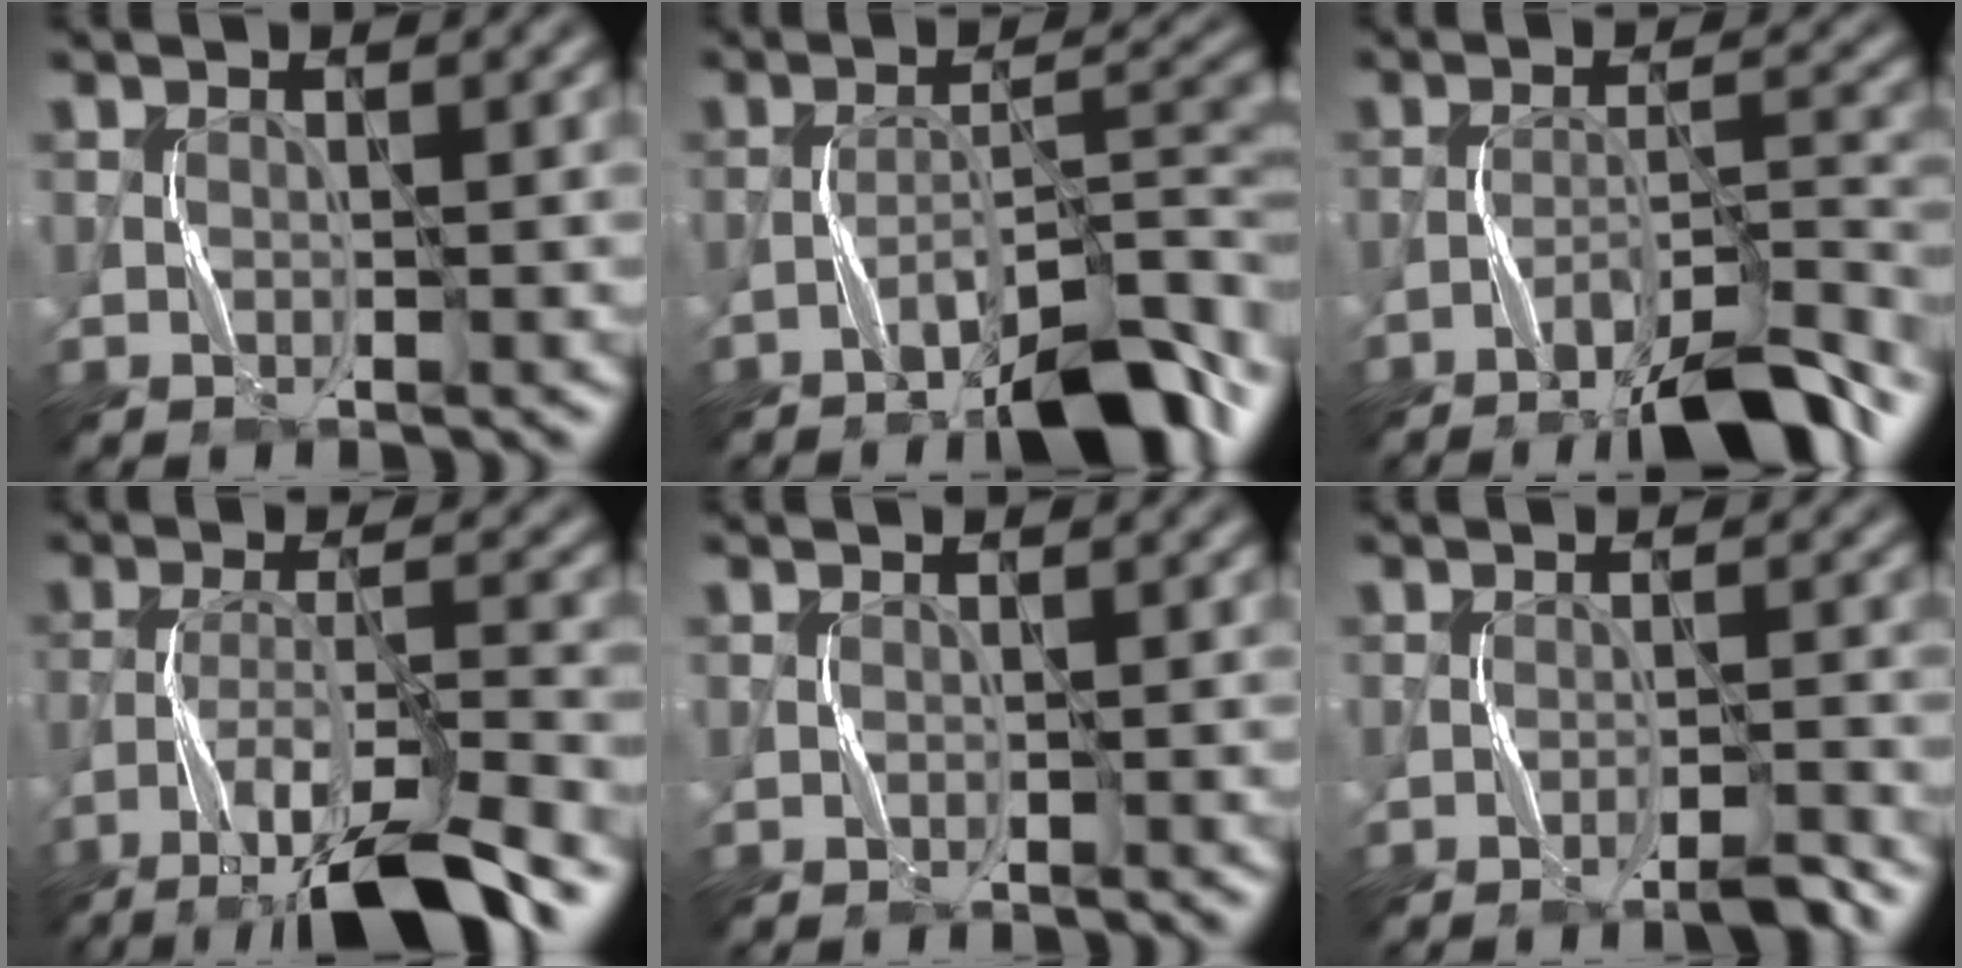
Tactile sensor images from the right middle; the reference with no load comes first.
{"total": 10.1, "force": [-6.8, 2.5, 7.1], "torque": [-0.103, 0.018, -0.111]}
{"total": 8.0, "force": [-6.3, 1.0, 4.8], "torque": [-0.072, 0.013, -0.105]}
{"total": 10.3, "force": [-7.1, 1.8, 7.3], "torque": [-0.131, 0.004, -0.125]}
{"total": 0.0}
{"total": 1.9, "force": [-1.6, 0.0, 1.1], "torque": [-0.019, 0.007, -0.029]}